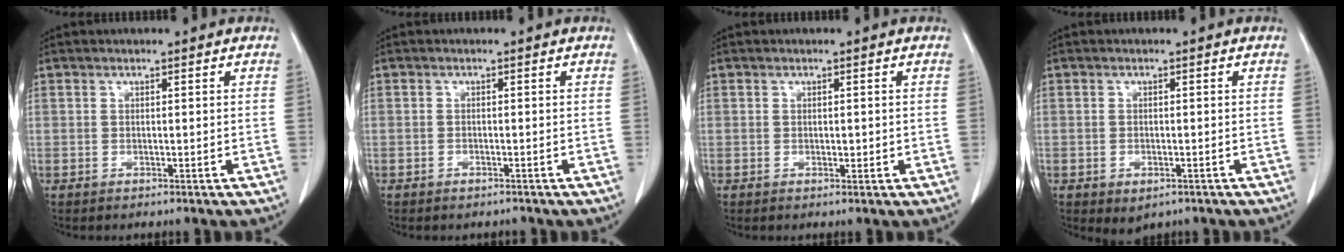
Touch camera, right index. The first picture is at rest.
{"total": 1.0, "force": [-1.0, 0.4, 0.2], "torque": [-0.005, 0.000, -0.013]}
{"total": 1.1, "force": [-0.1, 0.7, 0.8], "torque": [-0.010, -0.001, 0.000]}
{"total": 2.6, "force": [-1.3, 1.6, 1.6], "torque": [-0.021, -0.002, -0.006]}